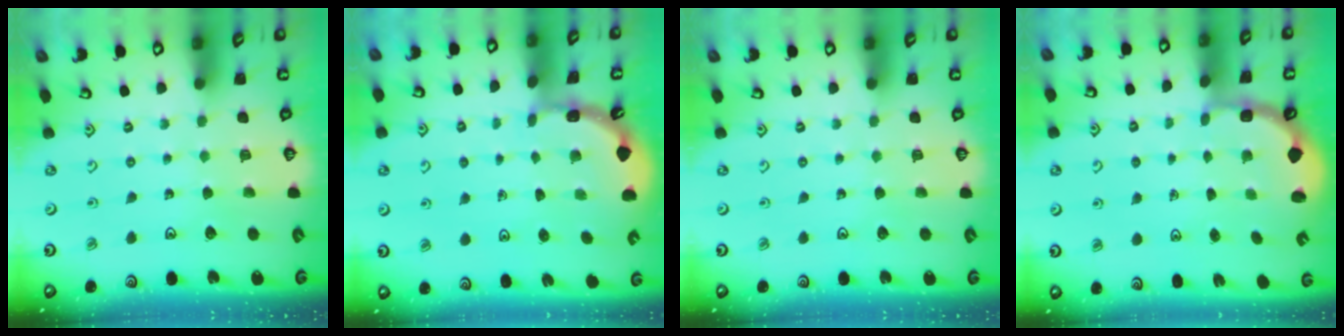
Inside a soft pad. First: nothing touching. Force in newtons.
{"total": 1.7, "press": 1.7, "slide": 0.1}
{"total": 0.0}
{"total": 2.6, "press": 2.0, "slide": 1.7}